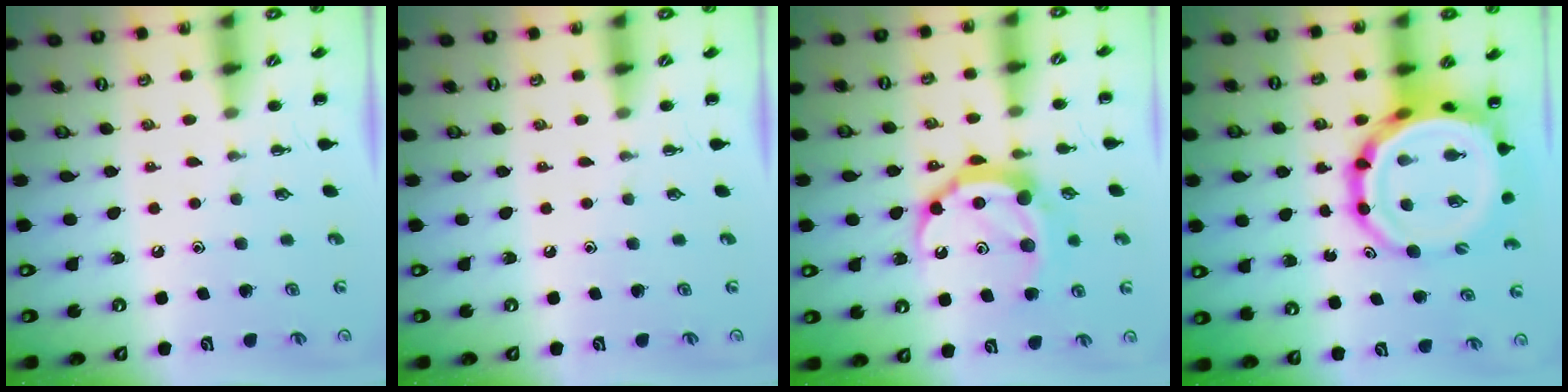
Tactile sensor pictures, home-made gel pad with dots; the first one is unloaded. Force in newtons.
{"total": 0.0}
{"total": 13.7, "press": 13.7, "slide": 0.9}
{"total": 17.7, "press": 17.1, "slide": 4.7}